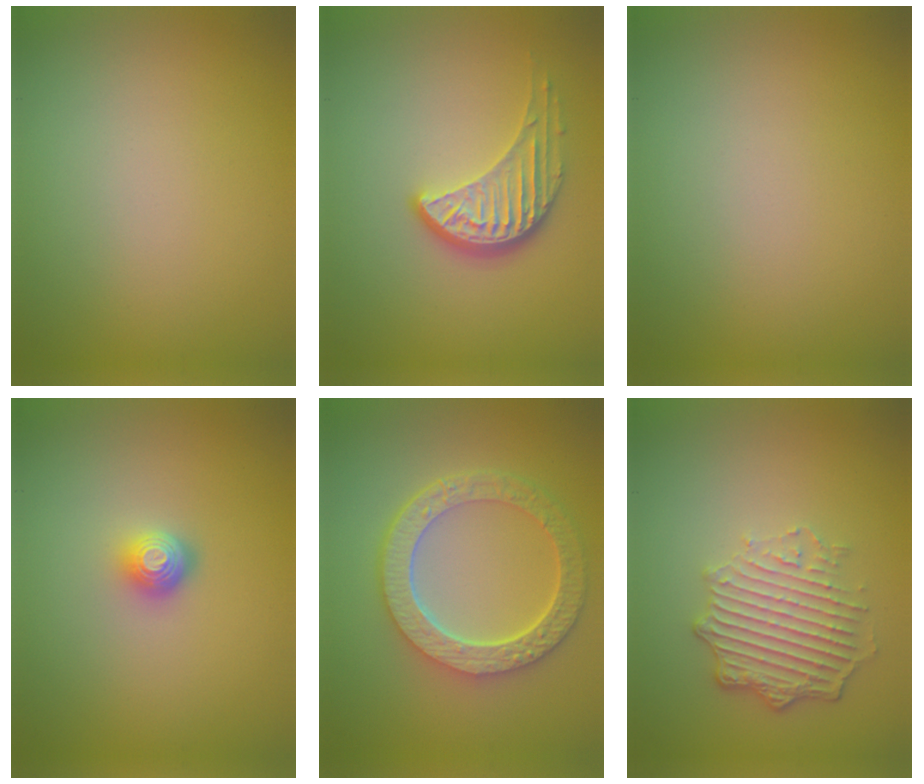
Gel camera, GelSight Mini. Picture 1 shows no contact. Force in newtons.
{"total": 4.1, "press": 3.0, "slide": 2.8}
{"total": 0.0}
{"total": 2.0, "press": 1.4, "slide": 1.4}
{"total": 6.9, "press": 5.0, "slide": 4.7}
{"total": 4.8, "press": 3.7, "slide": 3.1}